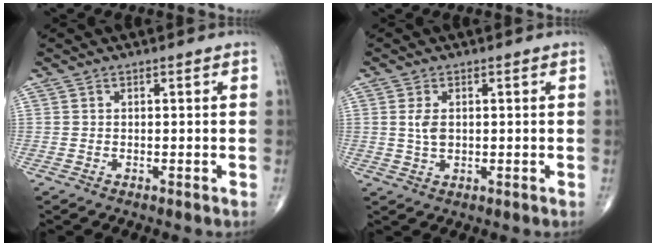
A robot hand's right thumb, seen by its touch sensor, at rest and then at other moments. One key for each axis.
{"total": 3.1, "fx": 0.4, "fy": 1.9, "fz": 2.5, "tx": -0.046, "ty": -0.004, "tz": 0.009}